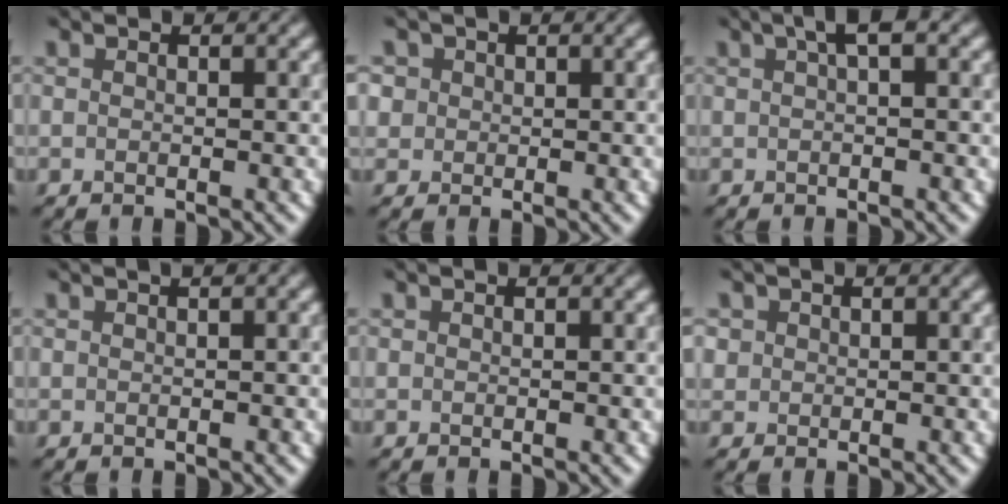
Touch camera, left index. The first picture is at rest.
{"total": 2.0, "force": [0.8, 1.7, 0.6], "torque": [-0.017, 0.005, 0.021]}
{"total": 1.8, "force": [0.8, 0.3, 1.6], "torque": [-0.025, 0.009, 0.013]}
{"total": 1.7, "force": [0.8, 0.6, 1.4], "torque": [-0.014, 0.006, 0.006]}
{"total": 0.0}
{"total": 0.9, "force": [0.2, 0.9, 0.1], "torque": [0.006, -0.003, 0.005]}